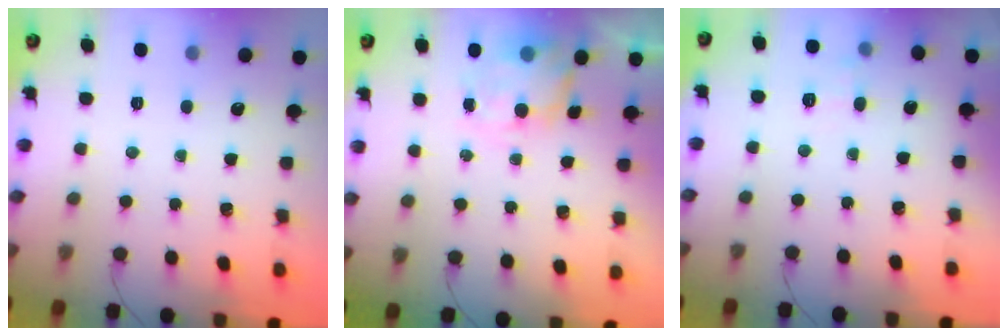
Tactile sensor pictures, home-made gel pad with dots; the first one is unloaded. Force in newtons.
{"total": 5.1, "press": 5.0, "slide": 1.3}
{"total": 5.1, "press": 4.8, "slide": 1.5}